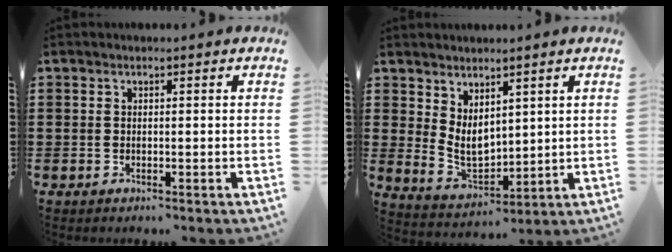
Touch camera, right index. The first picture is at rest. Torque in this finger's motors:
{"motor_torque": [2.14, 0.00, 0.24, 0.12]}